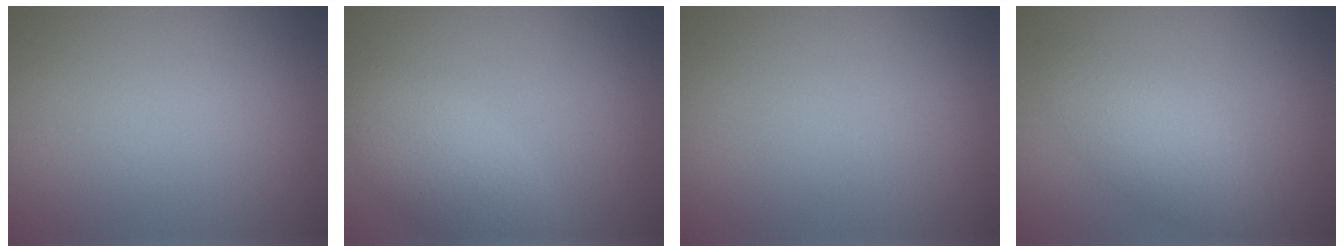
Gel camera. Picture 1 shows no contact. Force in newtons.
{"total": 4.2, "press": 4.2, "slide": 0.5}
{"total": 0.0}
{"total": 3.4, "press": 3.4, "slide": 0.0}